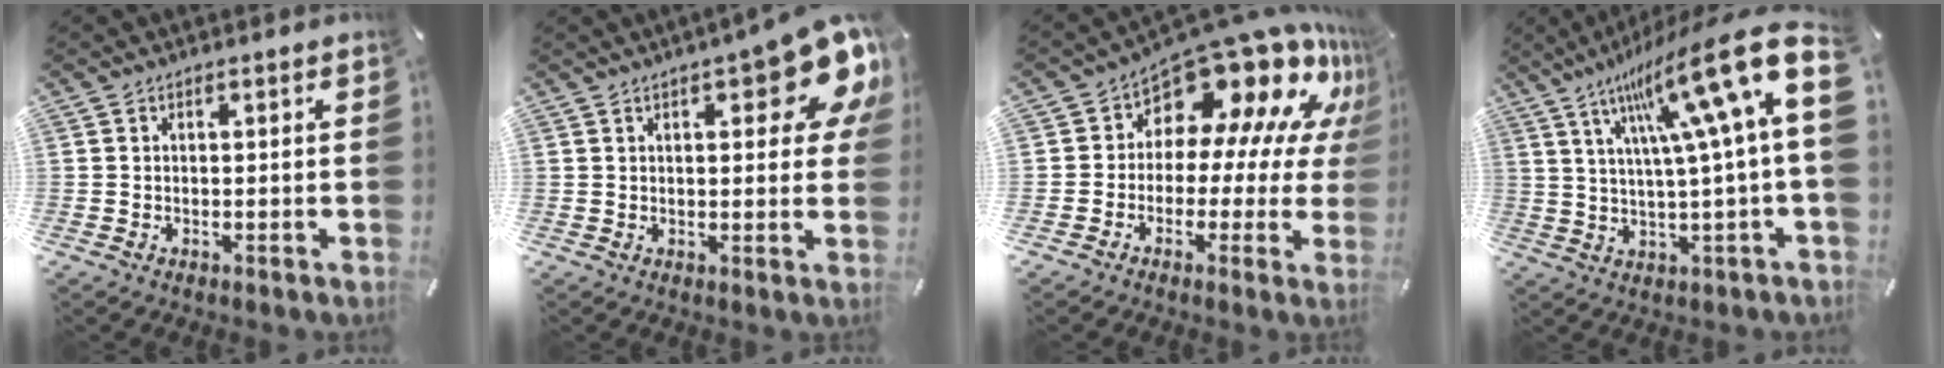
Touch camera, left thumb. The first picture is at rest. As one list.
[{"total": 13.8, "force": [6.7, 4.5, 11.2], "torque": [-0.144, -0.038, 0.107]}, {"total": 16.9, "force": [12.0, 8.1, 8.6], "torque": [-0.138, -0.110, 0.205]}, {"total": 22.3, "force": [10.5, 3.0, 19.5], "torque": [-0.322, -0.072, 0.163]}]